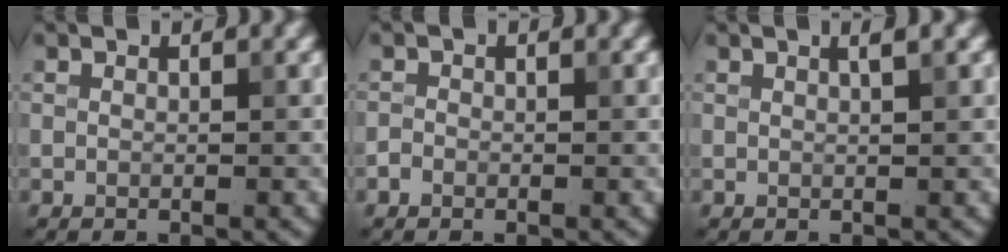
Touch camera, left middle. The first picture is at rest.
{"total": 0.7, "force": [-0.5, 0.5, 0.1], "torque": [0.002, -0.001, -0.011]}
{"total": 1.3, "force": [0.6, 0.3, 1.1], "torque": [-0.012, 0.004, 0.005]}